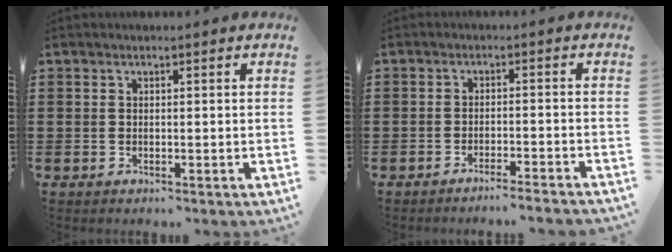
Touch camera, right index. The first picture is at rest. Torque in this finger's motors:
{"motor_torque": [-0.01, 1.05, -0.61, 0.00]}